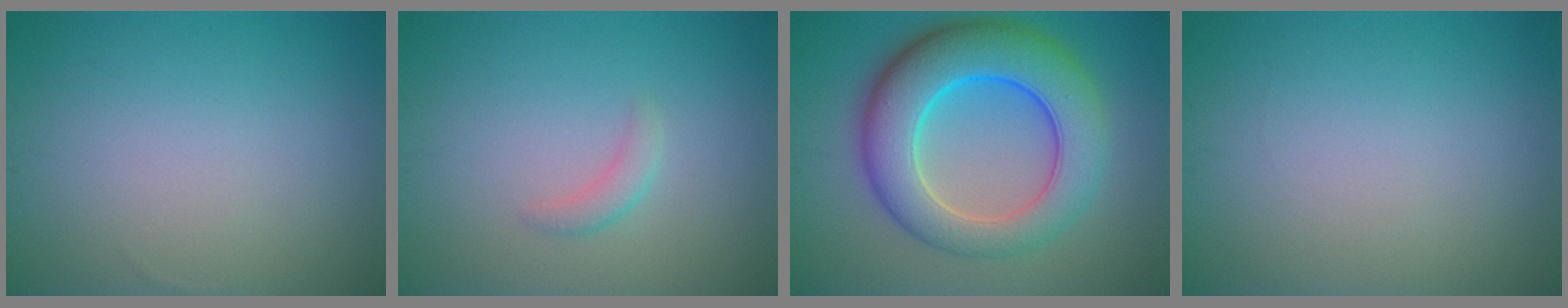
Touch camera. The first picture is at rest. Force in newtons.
{"total": 1.3, "press": 1.3, "slide": 0.1}
{"total": 10.5, "press": 10.5, "slide": 0.3}
{"total": 0.0}